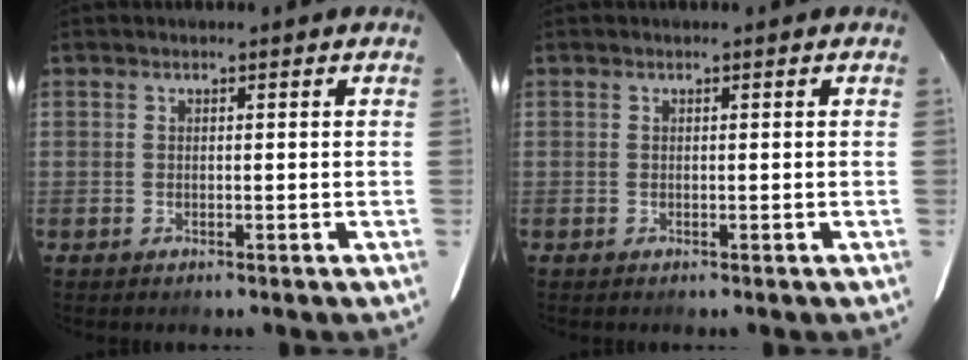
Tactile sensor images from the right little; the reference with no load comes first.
{"total": 0.0}